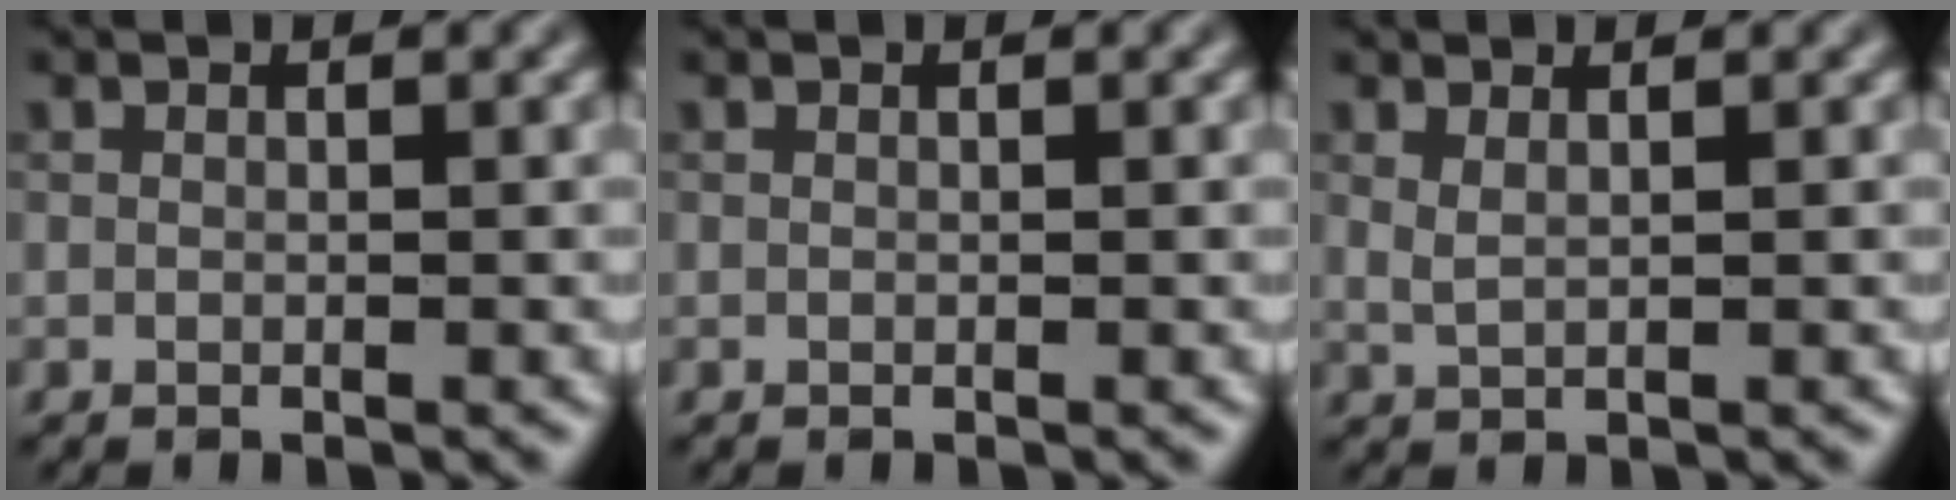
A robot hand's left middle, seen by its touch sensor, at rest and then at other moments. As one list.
[{"total": 0.0}, {"total": 1.4, "force": [0.8, 0.6, 0.9], "torque": [-0.015, -0.006, 0.010]}]